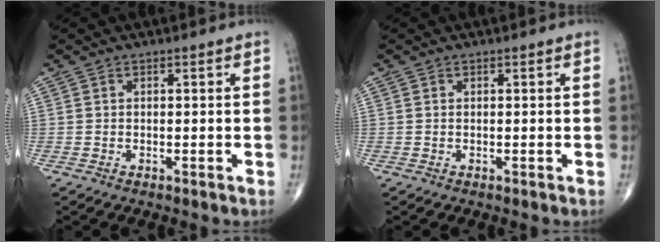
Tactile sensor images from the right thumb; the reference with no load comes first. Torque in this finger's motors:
{"motor_torque": [-0.06, 0.25, 0.15, 0.10, -0.03]}